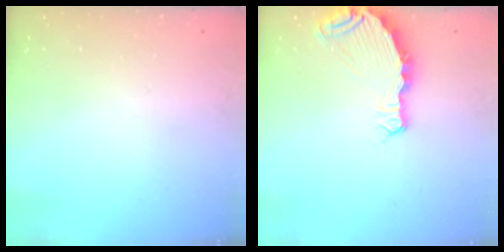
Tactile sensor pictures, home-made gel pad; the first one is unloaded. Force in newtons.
{"total": 8.7, "press": 7.0, "slide": 5.2}